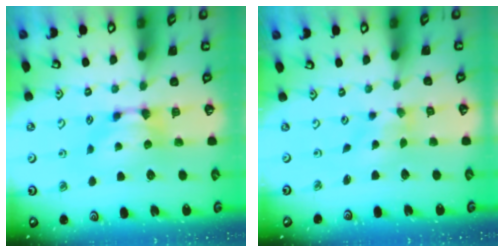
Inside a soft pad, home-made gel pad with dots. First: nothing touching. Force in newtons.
{"total": 2.9, "press": 2.7, "slide": 0.9}